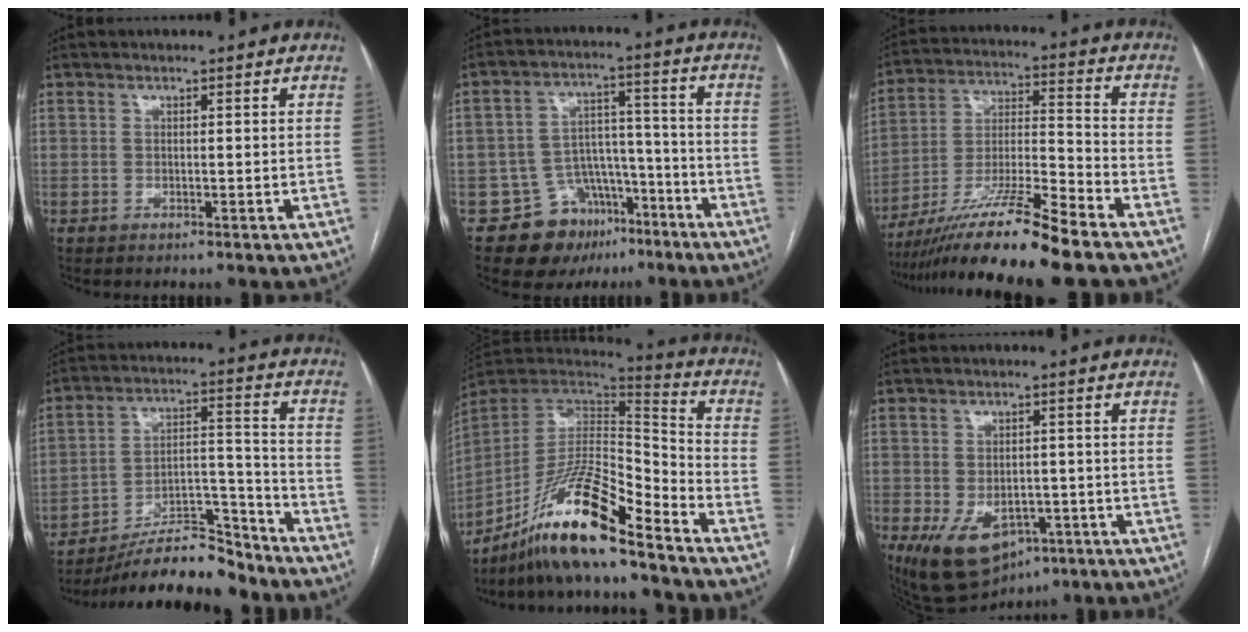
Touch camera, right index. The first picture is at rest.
{"total": 10.7, "force": [-6.9, 7.6, 3.1], "torque": [-0.038, 0.053, -0.099]}
{"total": 16.2, "force": [-12.6, -0.8, 10.3], "torque": [-0.200, -0.020, -0.226]}
{"total": 16.1, "force": [-14.3, 3.2, 6.5], "torque": [-0.107, 0.034, -0.240]}
{"total": 16.7, "force": [-12.4, 2.0, 11.0], "torque": [-0.203, 0.006, -0.226]}
{"total": 10.9, "force": [-5.6, 6.7, 6.6], "torque": [-0.110, -0.003, -0.074]}